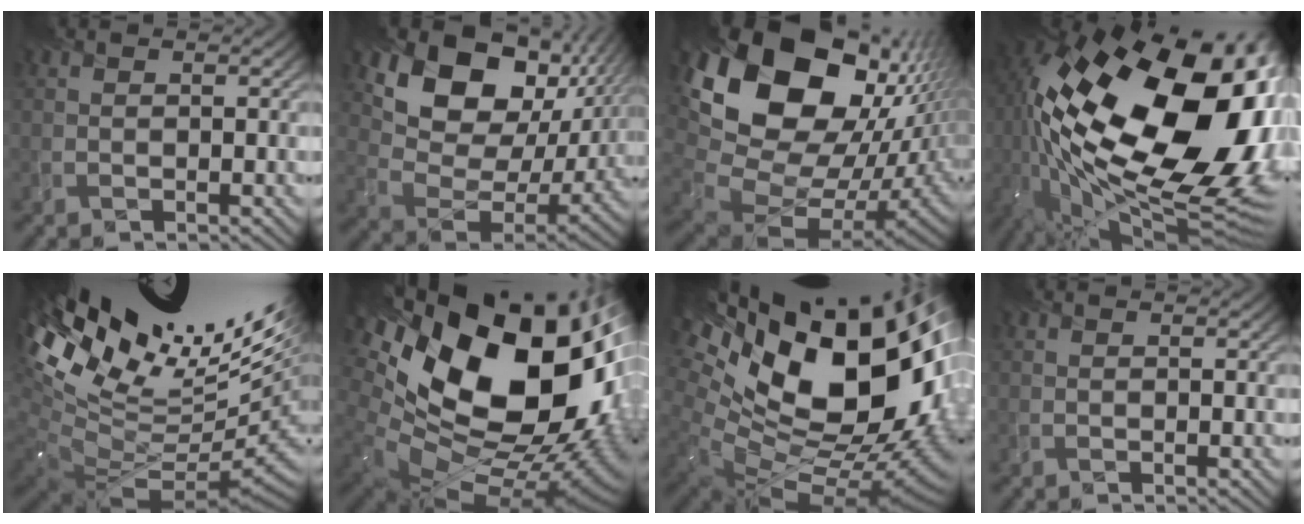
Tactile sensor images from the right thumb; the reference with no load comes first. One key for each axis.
{"total": 15.4, "fx": 7.2, "fy": 10.2, "fz": 9.1, "tx": -0.170, "ty": 0.006, "tz": 0.135}
{"total": 20.8, "fx": 5.8, "fy": 14.2, "fz": 14.1, "tx": -0.299, "ty": -0.027, "tz": 0.146}
{"total": 22.4, "fx": 1.2, "fy": 10.6, "fz": 19.7, "tx": -0.372, "ty": -0.043, "tz": 0.029}
{"total": 17.8, "fx": 7.1, "fy": 8.4, "fz": 14.0, "tx": -0.226, "ty": 0.002, "tz": 0.176}
{"total": 22.3, "fx": 3.3, "fy": 14.4, "fz": 16.7, "tx": -0.336, "ty": -0.058, "tz": 0.103}
{"total": 22.1, "fx": 5.6, "fy": 13.0, "fz": 16.9, "tx": -0.311, "ty": -0.014, "tz": 0.134}
{"total": 0.0}